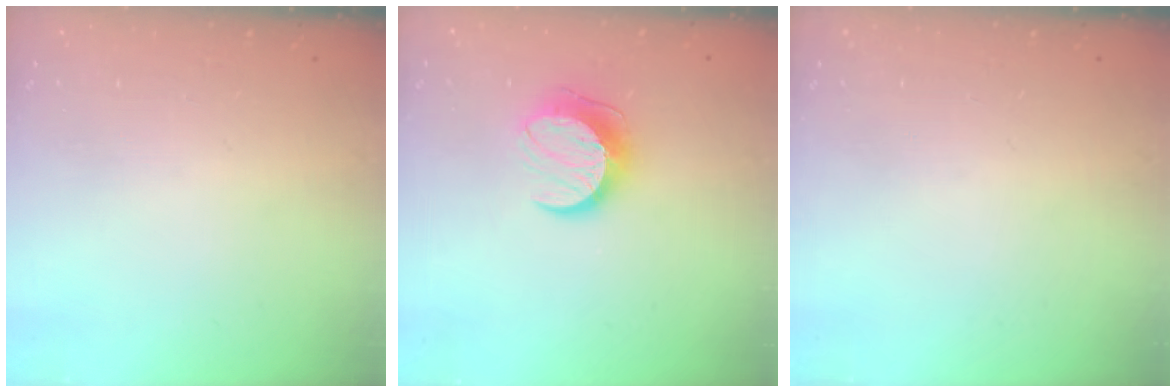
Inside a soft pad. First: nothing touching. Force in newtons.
{"total": 10.3, "press": 10.3, "slide": 0.1}
{"total": 0.0}